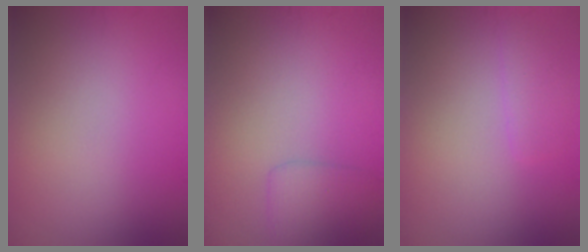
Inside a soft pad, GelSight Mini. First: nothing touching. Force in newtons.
{"total": 2.3, "press": 2.3, "slide": 0.1}
{"total": 1.6, "press": 1.6, "slide": 0.0}